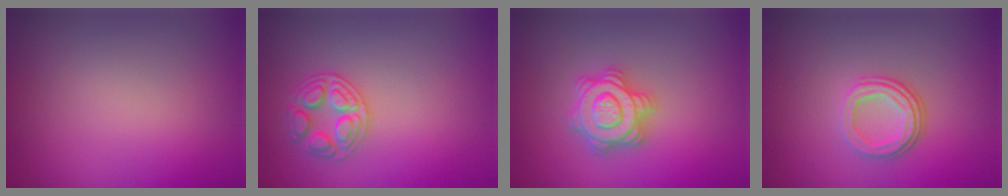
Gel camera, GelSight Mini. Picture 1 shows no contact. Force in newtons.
{"total": 2.6, "press": 2.6, "slide": 0.2}
{"total": 4.6, "press": 4.6, "slide": 0.6}
{"total": 3.3, "press": 2.3, "slide": 2.4}